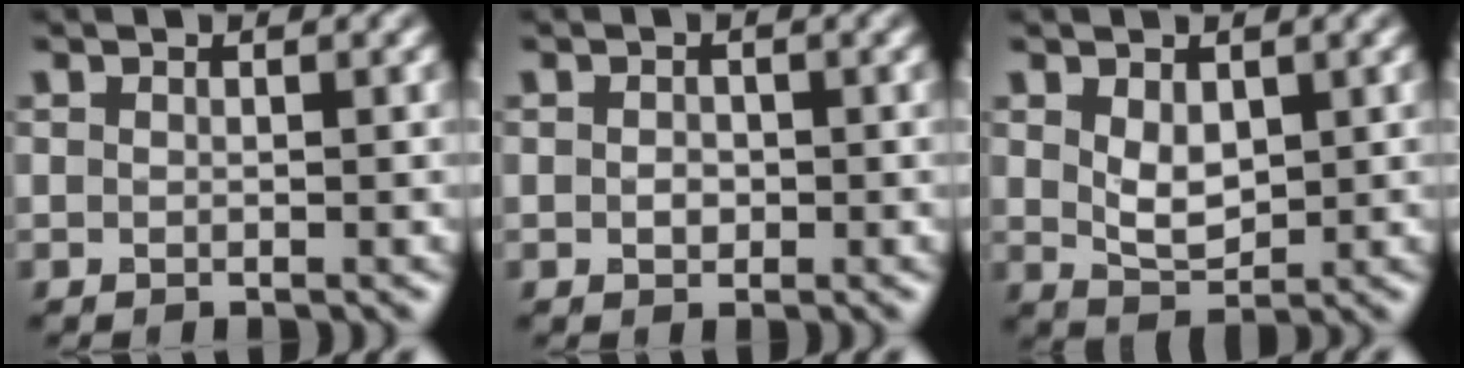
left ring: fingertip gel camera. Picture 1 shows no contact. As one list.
[{"total": 1.0, "force": [-0.1, 0.8, 0.6], "torque": [-0.011, -0.003, -0.003]}, {"total": 2.8, "force": [0.8, 1.7, 2.1], "torque": [-0.043, -0.005, 0.022]}]